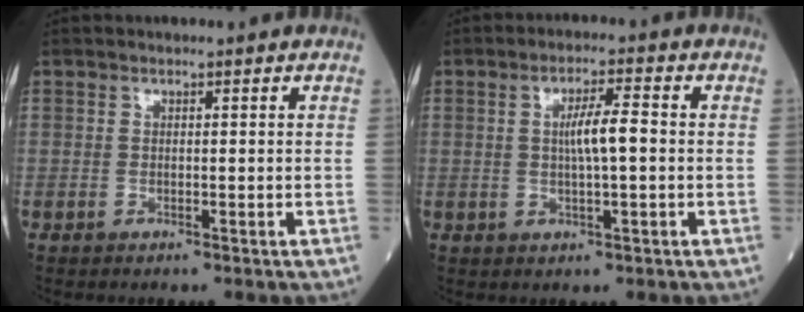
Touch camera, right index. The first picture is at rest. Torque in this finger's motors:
{"motor_torque": [0.52, 0.04, 0.30, 0.10]}